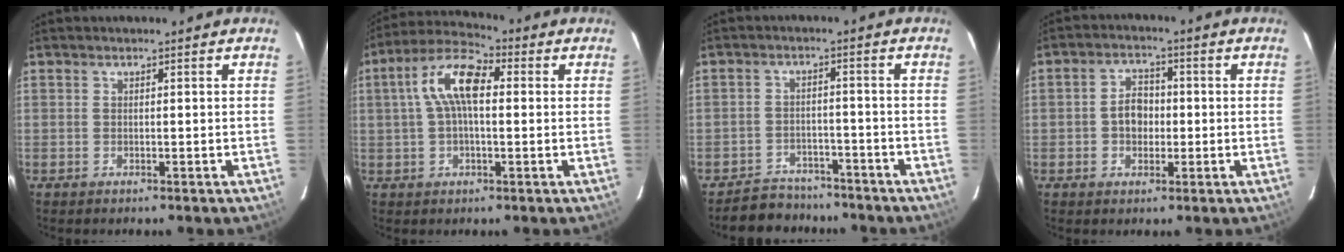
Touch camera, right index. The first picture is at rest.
{"total": 10.0, "force": [1.5, 4.3, 8.9], "torque": [-0.175, 0.028, 0.022]}
{"total": 8.0, "force": [-7.2, 3.5, 0.5], "torque": [-0.028, 0.014, -0.100]}
{"total": 5.0, "force": [-0.5, 3.9, 3.1], "torque": [-0.056, 0.015, -0.005]}